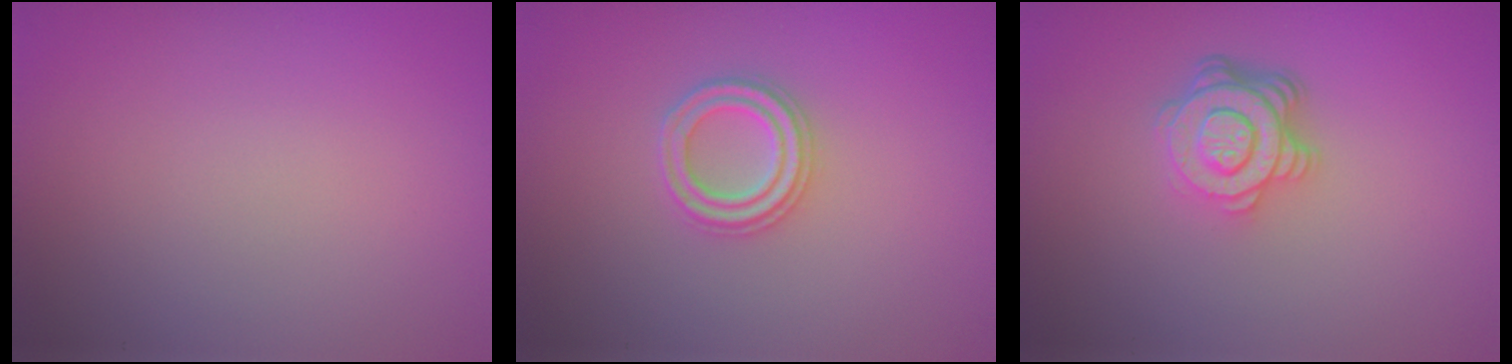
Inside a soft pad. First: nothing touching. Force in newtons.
{"total": 2.4, "press": 2.4, "slide": 0.4}
{"total": 4.6, "press": 3.3, "slide": 3.2}